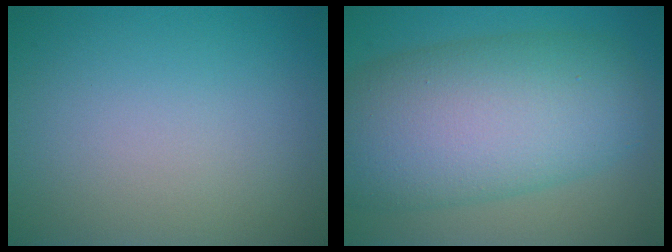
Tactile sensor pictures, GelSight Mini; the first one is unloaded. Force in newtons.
{"total": 12.0, "press": 12.0, "slide": 0.5}